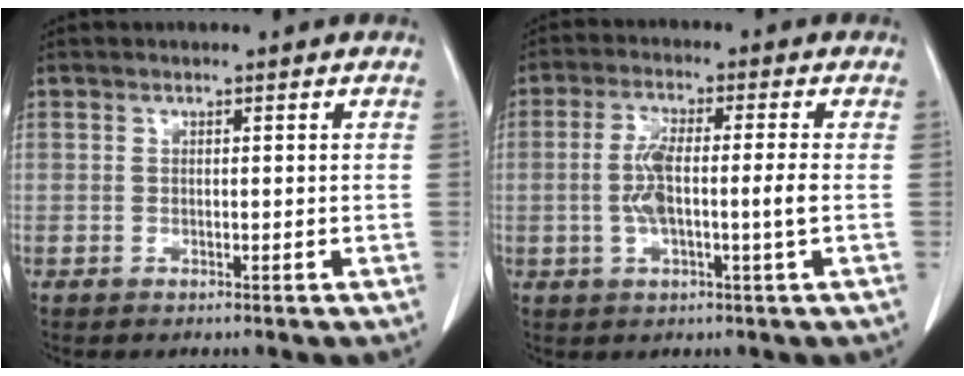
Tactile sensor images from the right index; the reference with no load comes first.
{"total": 6.9, "force": [-0.7, 0.6, 6.9], "torque": [-0.138, 0.005, -0.015]}